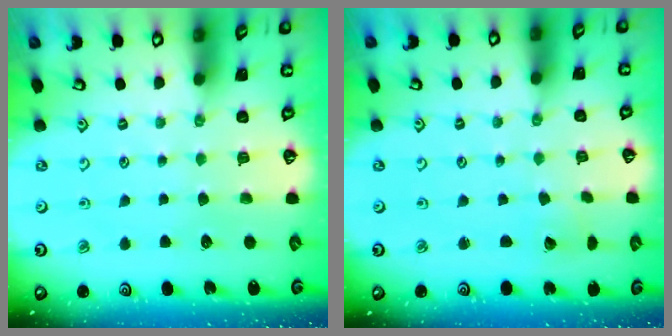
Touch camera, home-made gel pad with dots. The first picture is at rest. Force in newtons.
{"total": 2.3, "press": 2.3, "slide": 0.1}